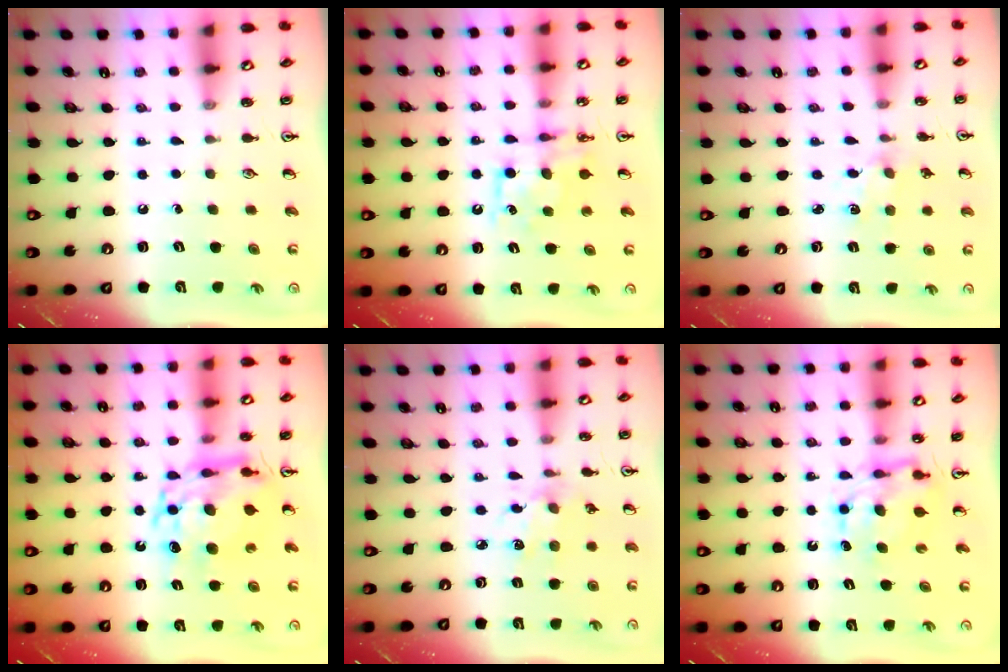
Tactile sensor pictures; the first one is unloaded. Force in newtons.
{"total": 8.1, "press": 8.1, "slide": 0.3}
{"total": 1.3, "press": 1.2, "slide": 0.2}
{"total": 13.4, "press": 13.4, "slide": 1.0}
{"total": 4.8, "press": 4.6, "slide": 1.5}
{"total": 7.3, "press": 7.3, "slide": 0.3}